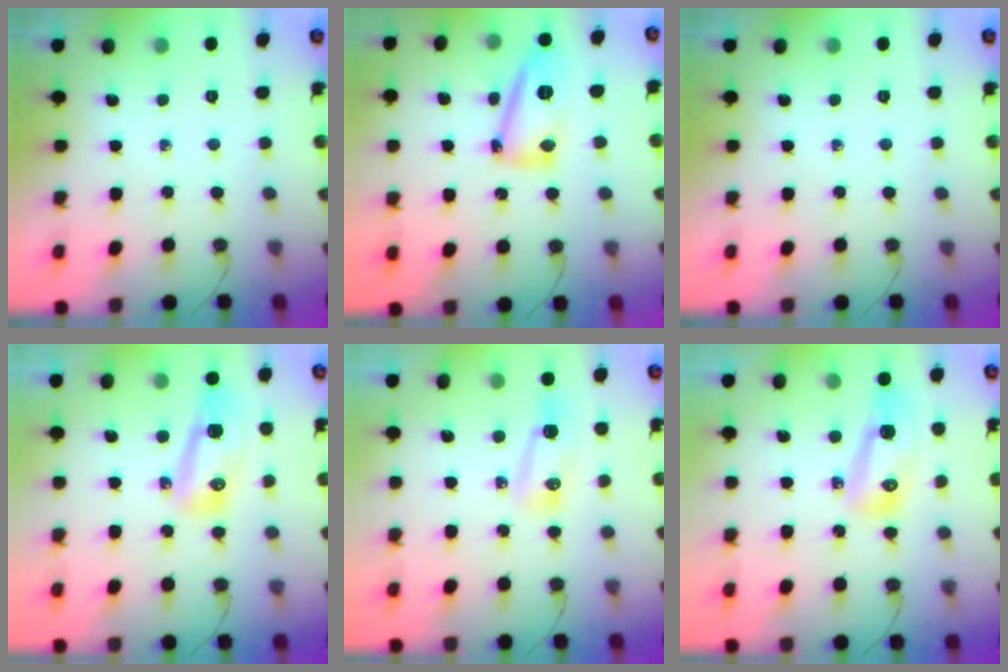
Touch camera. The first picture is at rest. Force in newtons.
{"total": 14.4, "press": 14.2, "slide": 2.5}
{"total": 0.0}
{"total": 17.2, "press": 12.7, "slide": 11.6}
{"total": 7.8, "press": 7.6, "slide": 1.6}
{"total": 8.8, "press": 8.7, "slide": 1.0}